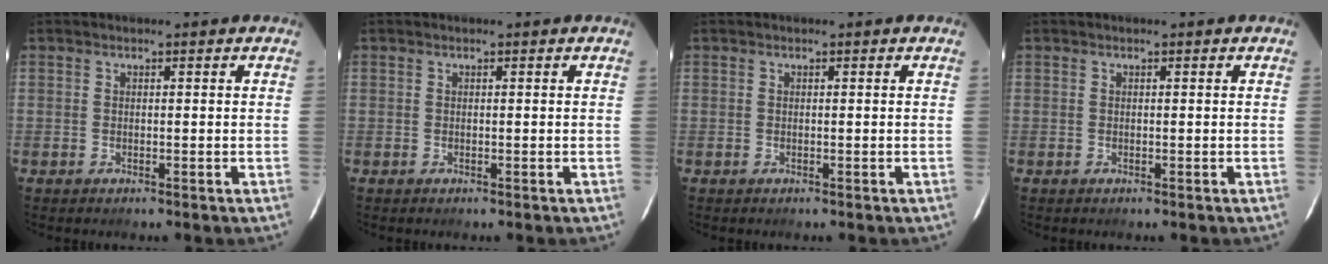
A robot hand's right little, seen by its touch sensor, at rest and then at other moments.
{"total": 0.0}
{"total": 0.0}
{"total": 0.0}